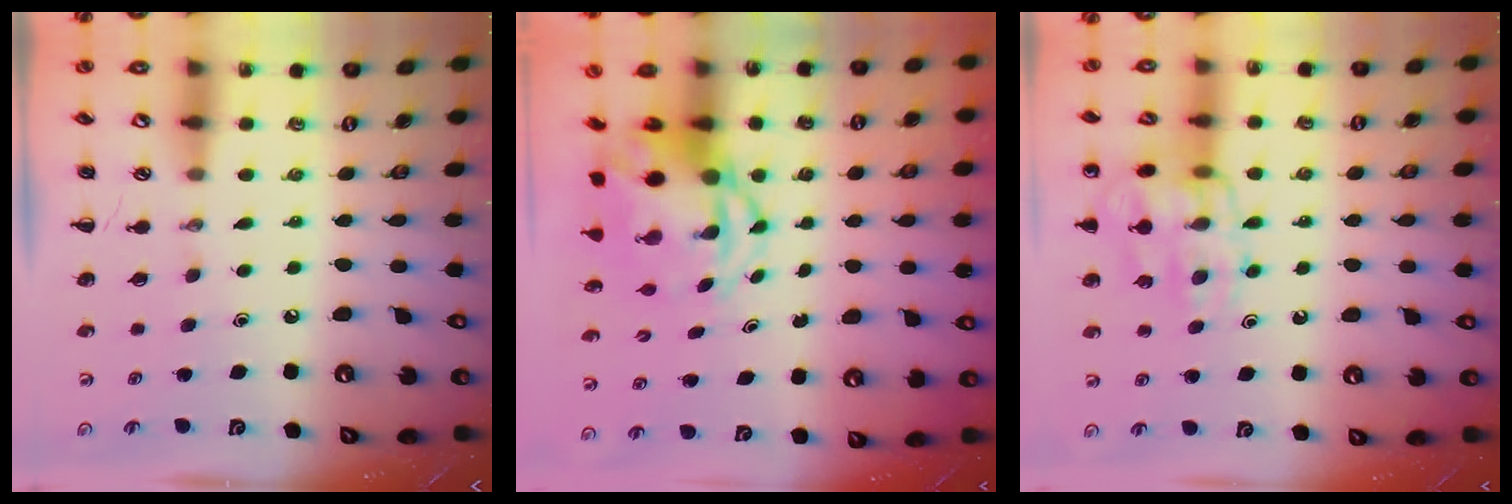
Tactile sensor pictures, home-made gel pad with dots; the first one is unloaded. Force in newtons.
{"total": 6.3, "press": 6.1, "slide": 1.7}
{"total": 13.6, "press": 13.5, "slide": 1.4}